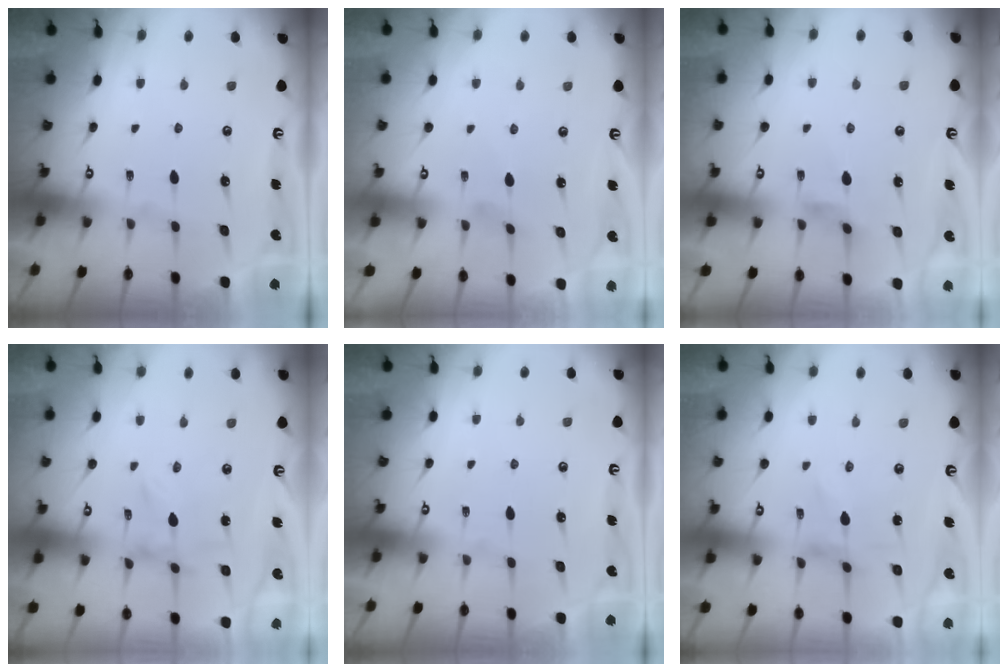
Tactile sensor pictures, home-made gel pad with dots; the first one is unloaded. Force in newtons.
{"total": 0.0}
{"total": 2.3, "press": 2.3, "slide": 0.4}
{"total": 0.0}
{"total": 0.0}
{"total": 0.7, "press": 0.6, "slide": 0.3}